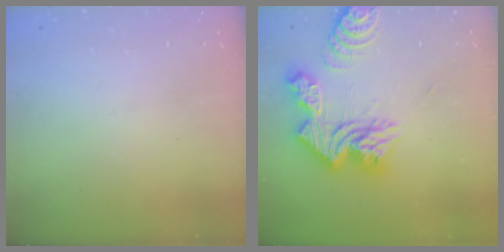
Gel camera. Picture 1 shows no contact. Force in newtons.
{"total": 20.1, "press": 20.0, "slide": 1.8}